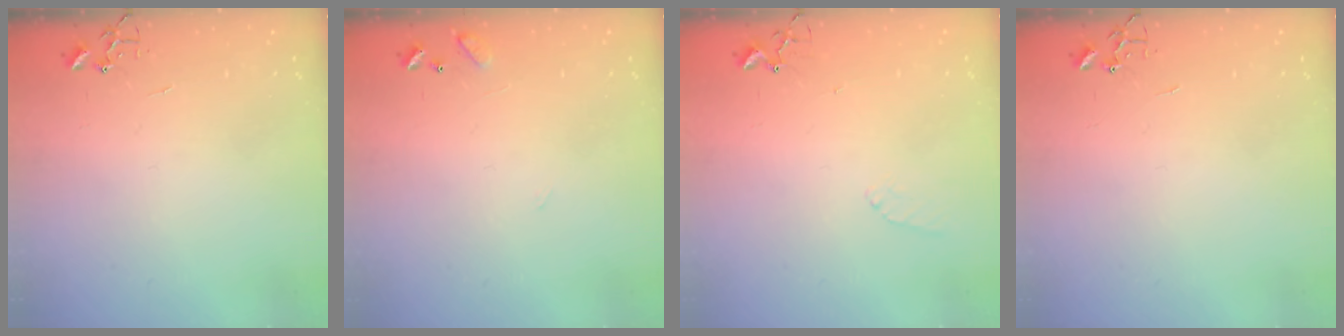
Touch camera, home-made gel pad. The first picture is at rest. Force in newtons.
{"total": 8.4, "press": 8.4, "slide": 0.5}
{"total": 5.0, "press": 4.9, "slide": 0.7}
{"total": 0.0}